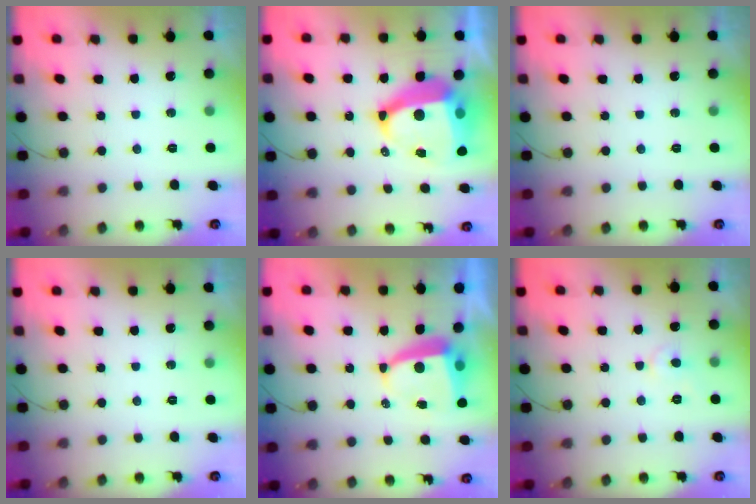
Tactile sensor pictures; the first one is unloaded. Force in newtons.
{"total": 14.6, "press": 14.5, "slide": 1.5}
{"total": 0.0}
{"total": 0.0}
{"total": 6.1, "press": 6.1, "slide": 0.6}
{"total": 3.5, "press": 3.5, "slide": 0.3}